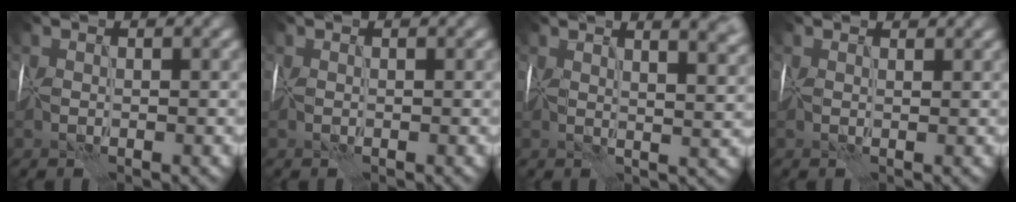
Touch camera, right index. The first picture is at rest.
{"total": 0.0}
{"total": 7.2, "force": [3.9, 2.5, 5.5], "torque": [-0.051, 0.024, 0.037]}
{"total": 1.3, "force": [1.2, 0.4, 0.5], "torque": [-0.014, 0.003, 0.014]}